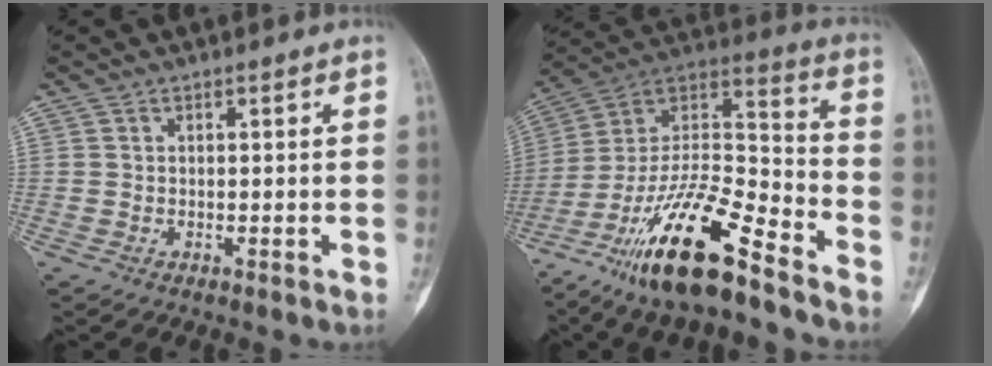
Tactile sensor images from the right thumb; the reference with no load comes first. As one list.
[{"total": 21.7, "force": [-14.6, 5.5, 15.1], "torque": [-0.298, 0.069, -0.264]}]